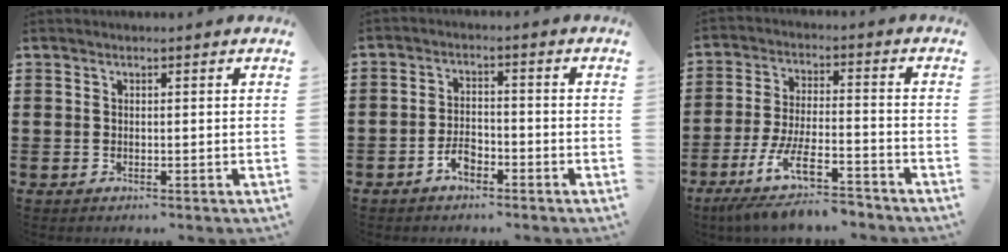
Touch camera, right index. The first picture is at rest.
{"total": 3.4, "force": [-2.4, 1.4, 2.1], "torque": [-0.051, 0.002, -0.050]}
{"total": 9.9, "force": [-7.4, 2.0, 6.3], "torque": [-0.129, 0.005, -0.142]}